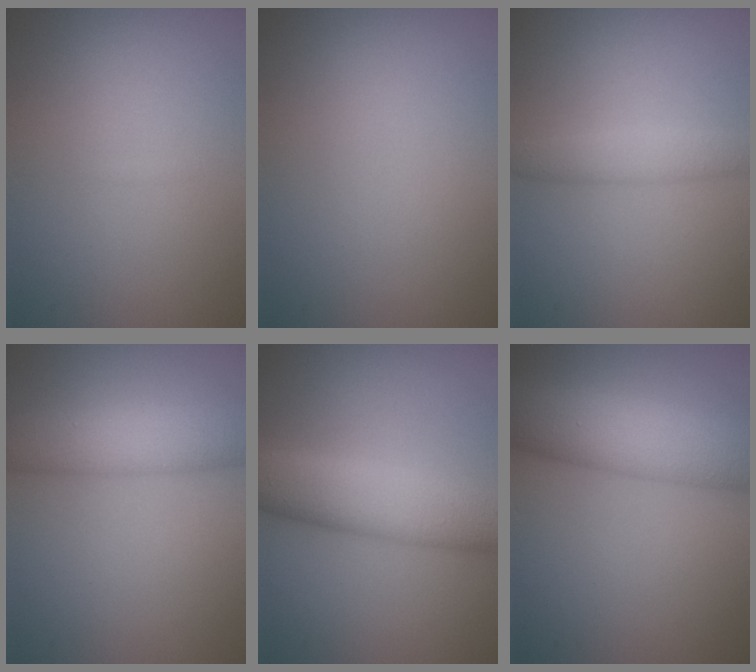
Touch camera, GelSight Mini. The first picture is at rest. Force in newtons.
{"total": 0.0}
{"total": 2.4, "press": 2.4, "slide": 0.1}
{"total": 5.1, "press": 5.1, "slide": 0.2}
{"total": 6.5, "press": 6.5, "slide": 0.5}
{"total": 8.9, "press": 8.9, "slide": 0.3}